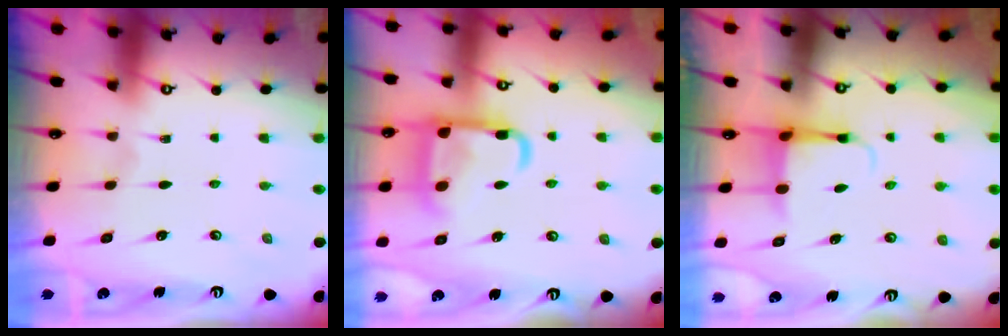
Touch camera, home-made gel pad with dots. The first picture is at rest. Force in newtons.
{"total": 14.7, "press": 14.6, "slide": 1.5}
{"total": 3.8, "press": 3.6, "slide": 1.2}